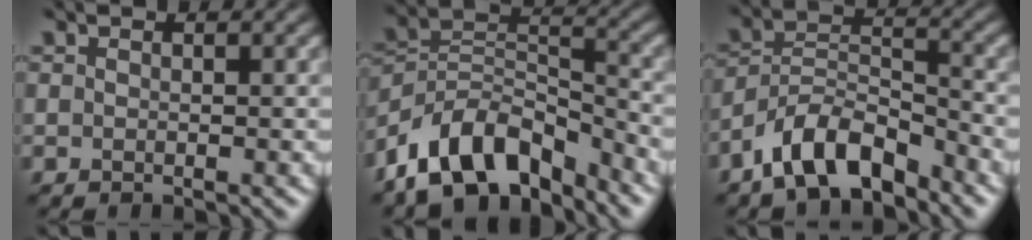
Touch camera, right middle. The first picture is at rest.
{"total": 9.4, "force": [-6.8, 4.5, 4.8], "torque": [-0.068, 0.002, -0.141]}
{"total": 6.6, "force": [-4.7, 2.7, 3.7], "torque": [-0.057, 0.006, -0.094]}